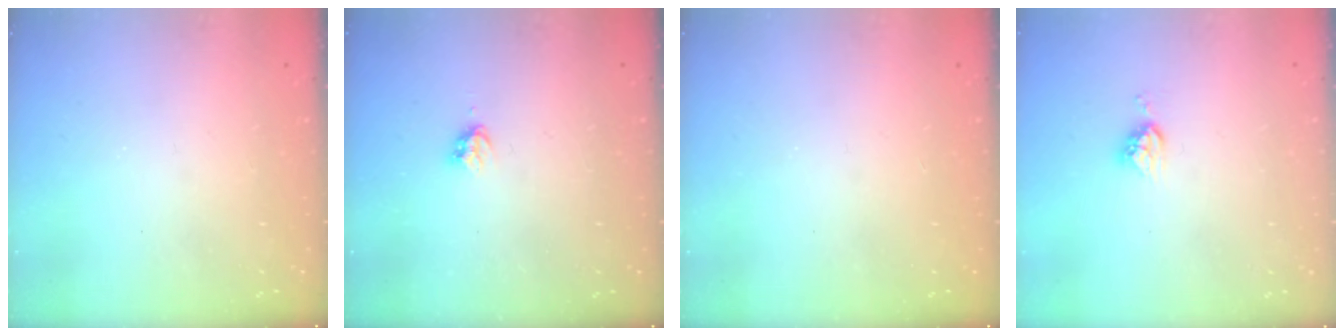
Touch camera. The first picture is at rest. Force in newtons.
{"total": 3.2, "press": 3.1, "slide": 0.5}
{"total": 1.1, "press": 1.1, "slide": 0.1}
{"total": 5.4, "press": 5.4, "slide": 0.1}